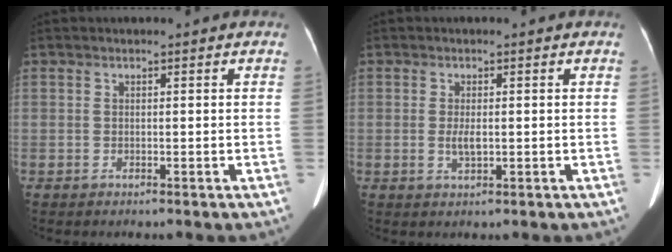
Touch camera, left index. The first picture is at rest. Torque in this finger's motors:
{"motor_torque": [0.40, 0.15, 0.21, 0.08]}